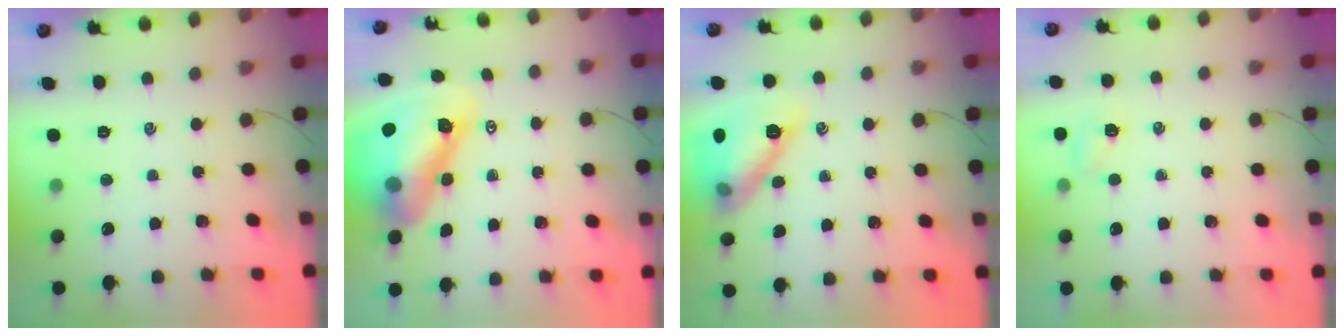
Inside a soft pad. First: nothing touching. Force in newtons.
{"total": 17.7, "press": 16.9, "slide": 5.0}
{"total": 15.4, "press": 15.4, "slide": 0.2}
{"total": 4.3, "press": 4.1, "slide": 1.3}